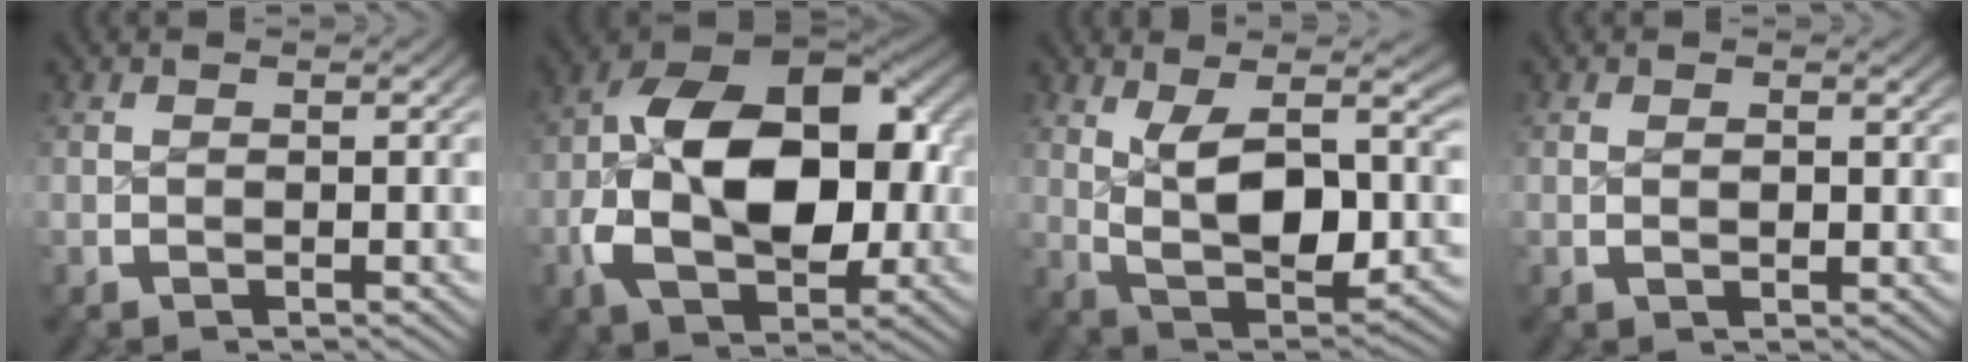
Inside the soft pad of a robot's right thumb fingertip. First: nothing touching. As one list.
[{"total": 16.9, "force": [-1.0, 10.3, 13.4], "torque": [-0.252, -0.037, 0.003]}, {"total": 9.0, "force": [0.7, 4.9, 7.5], "torque": [-0.144, -0.036, 0.029]}, {"total": 0.8, "force": [0.3, 0.3, 0.6], "torque": [-0.013, -0.009, 0.008]}]